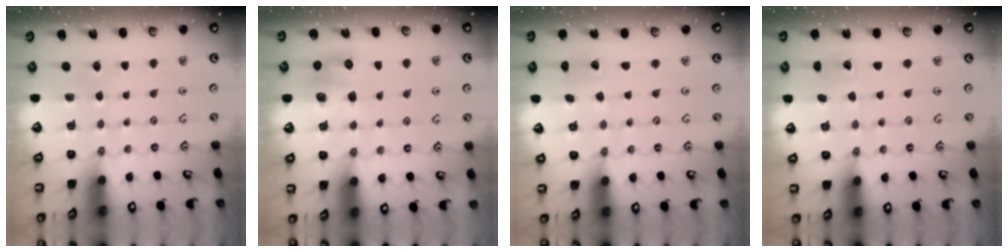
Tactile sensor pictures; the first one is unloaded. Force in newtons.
{"total": 8.1, "press": 8.1, "slide": 0.4}
{"total": 0.6, "press": 0.6, "slide": 0.1}
{"total": 2.3, "press": 2.3, "slide": 0.1}